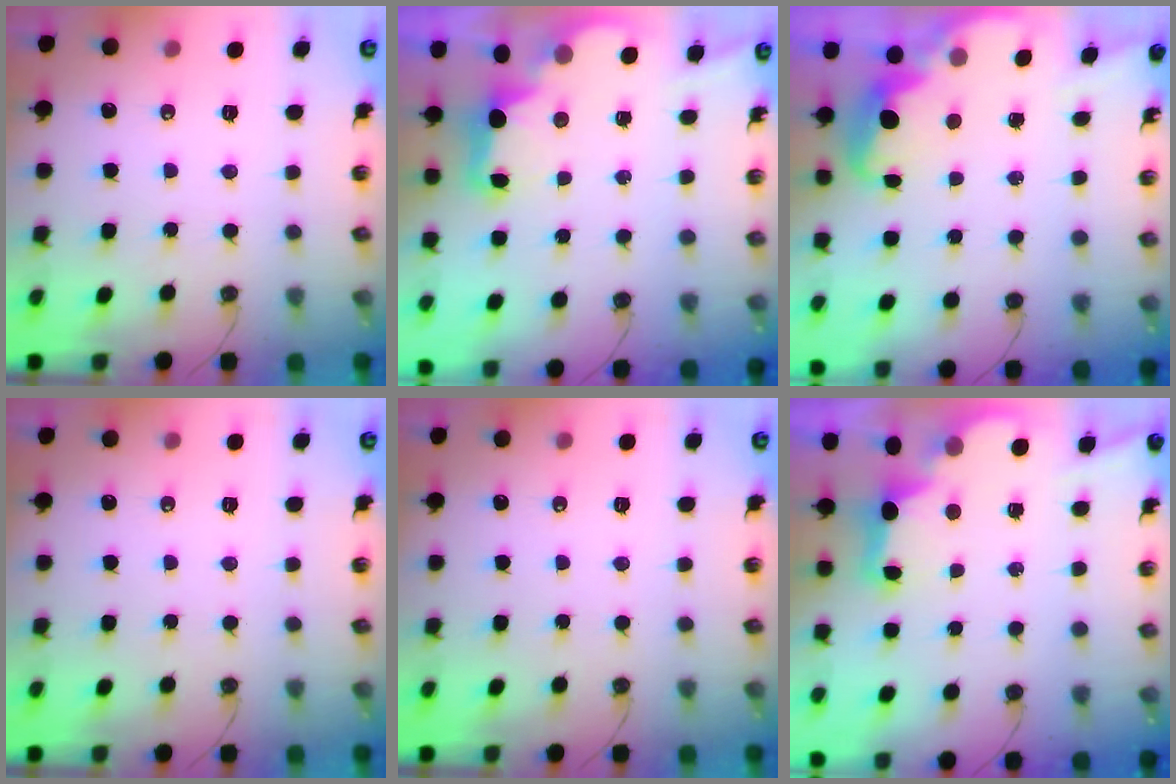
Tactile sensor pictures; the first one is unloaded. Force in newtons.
{"total": 2.9, "press": 2.8, "slide": 0.6}
{"total": 2.6, "press": 2.6, "slide": 0.4}
{"total": 0.0}
{"total": 0.0}
{"total": 2.8, "press": 2.7, "slide": 0.9}